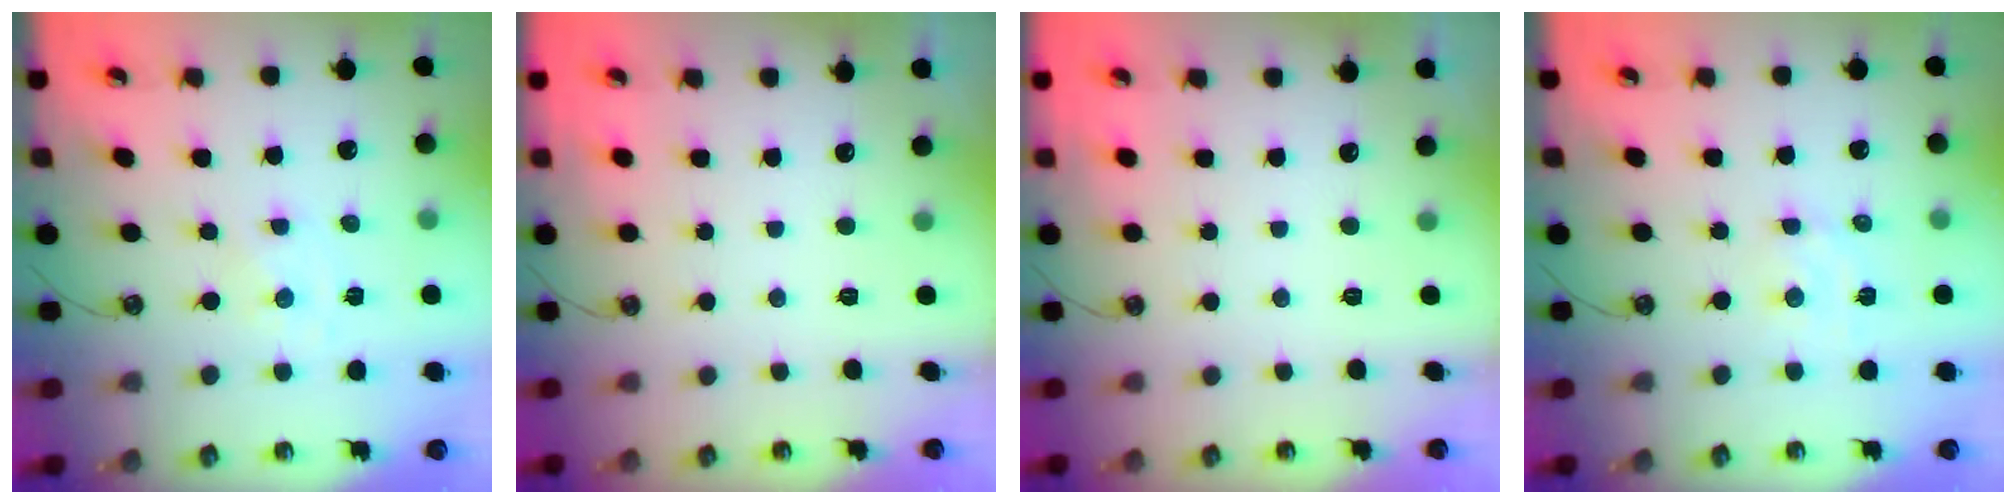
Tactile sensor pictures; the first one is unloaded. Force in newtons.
{"total": 0.0}
{"total": 0.0}
{"total": 2.9, "press": 2.9, "slide": 0.6}